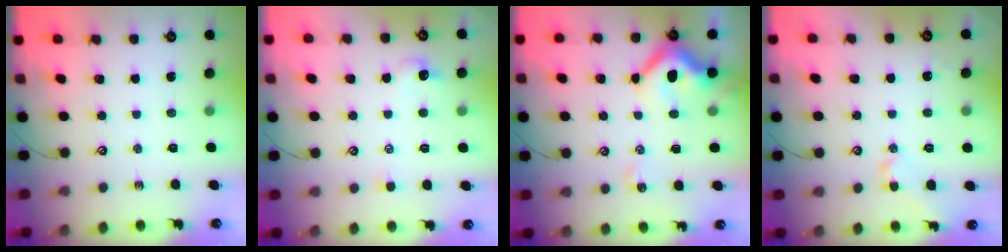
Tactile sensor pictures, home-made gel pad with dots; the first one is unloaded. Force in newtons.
{"total": 0.6, "press": 0.1, "slide": 0.6}
{"total": 10.4, "press": 10.3, "slide": 1.3}
{"total": 0.6, "press": 0.6, "slide": 0.1}